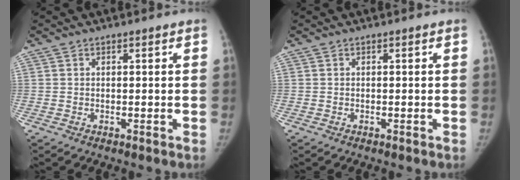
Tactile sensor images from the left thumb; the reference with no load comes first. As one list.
[{"total": 0.0}]